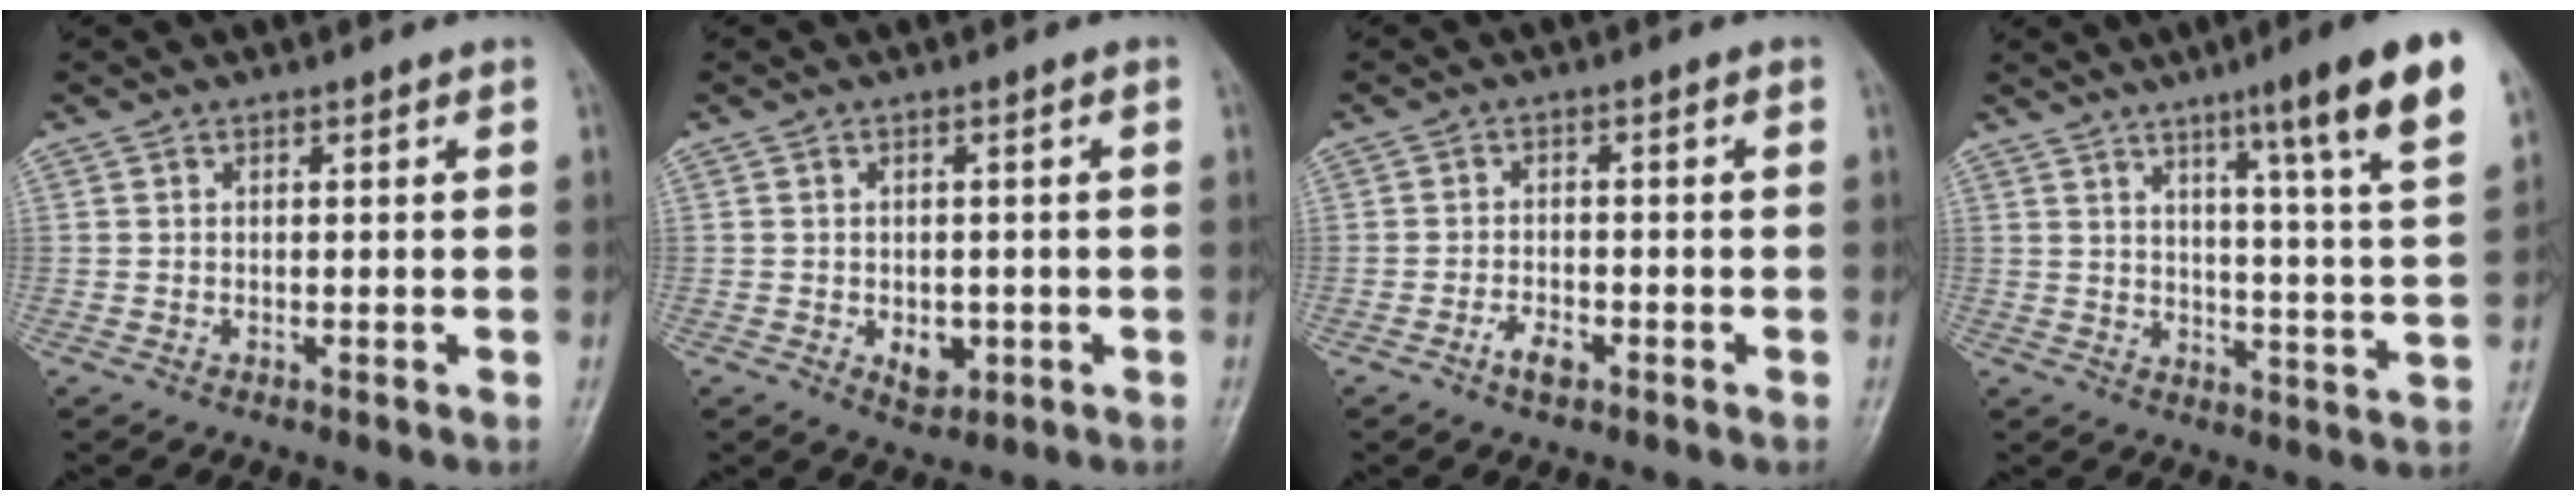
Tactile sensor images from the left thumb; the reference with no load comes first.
{"total": 4.2, "force": [-1.1, 2.9, 2.8], "torque": [-0.024, 0.002, -0.007]}
{"total": 3.1, "force": [-1.8, 1.4, 2.0], "torque": [-0.037, 0.010, -0.033]}
{"total": 17.0, "force": [9.8, 0.8, 13.9], "torque": [-0.183, -0.045, 0.127]}